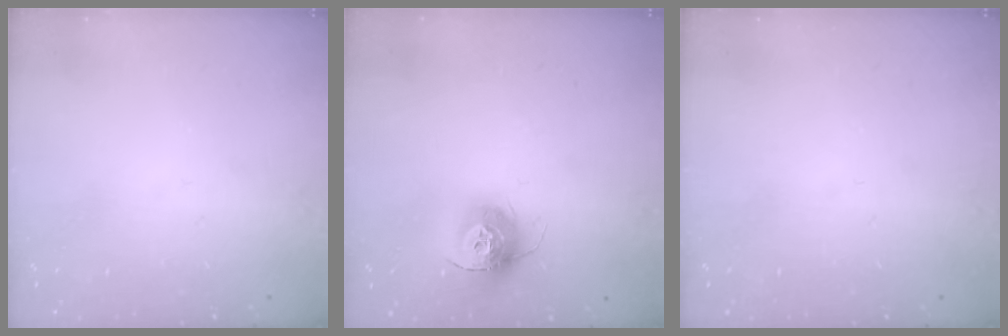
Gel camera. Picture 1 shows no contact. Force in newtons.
{"total": 12.1, "press": 12.1, "slide": 0.8}
{"total": 0.0}